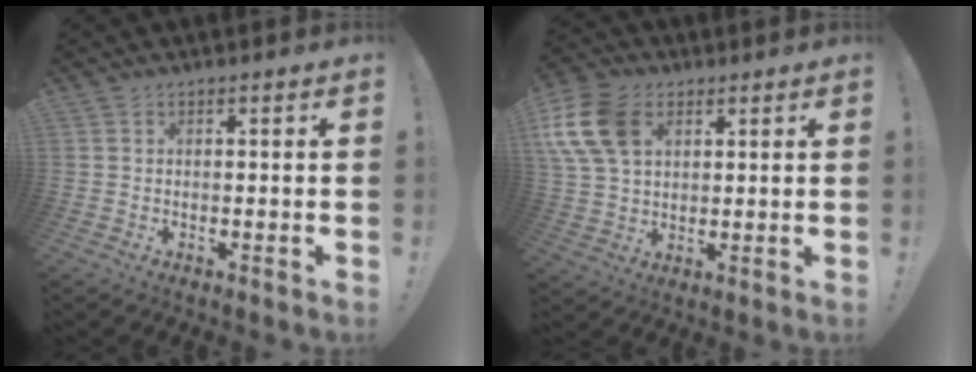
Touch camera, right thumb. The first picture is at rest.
{"total": 15.5, "force": [5.3, 10.8, 9.8], "torque": [-0.201, -0.012, 0.103]}